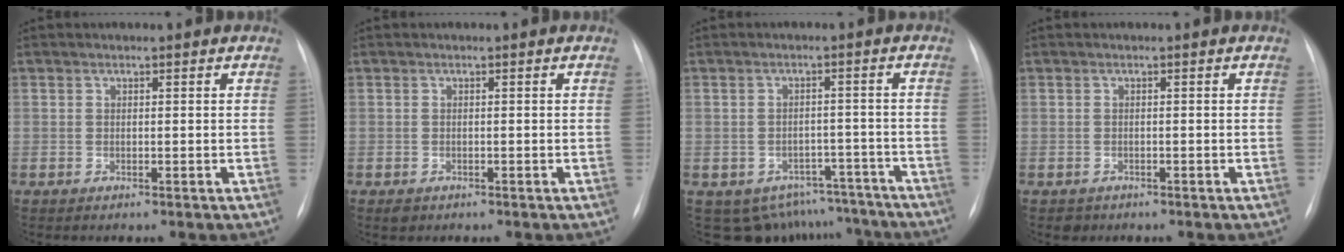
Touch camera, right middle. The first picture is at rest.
{"total": 1.0, "force": [-0.6, 0.7, 0.3], "torque": [-0.007, 0.001, -0.006]}
{"total": 10.3, "force": [-8.6, 5.6, 0.6], "torque": [0.007, 0.031, -0.097]}
{"total": 1.3, "force": [-0.9, 1.0, 0.0], "torque": [-0.002, 0.002, -0.012]}